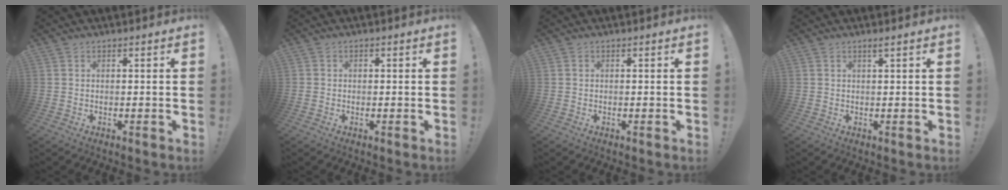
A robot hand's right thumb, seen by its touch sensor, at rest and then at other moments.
{"total": 0.7, "force": [0.0, 0.7, 0.1], "torque": [-0.010, 0.004, 0.001]}
{"total": 0.0}
{"total": 1.1, "force": [0.7, -0.2, 0.9], "torque": [-0.015, -0.002, 0.011]}